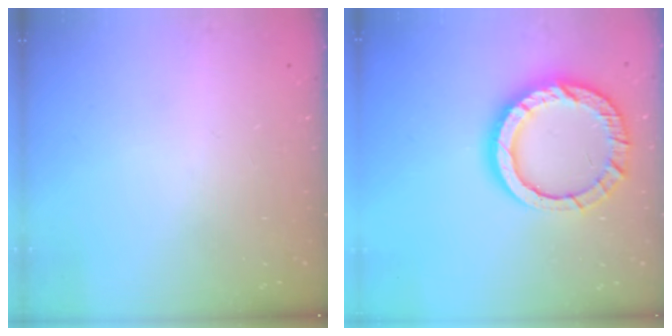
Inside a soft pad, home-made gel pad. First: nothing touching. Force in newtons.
{"total": 16.3, "press": 16.2, "slide": 1.5}